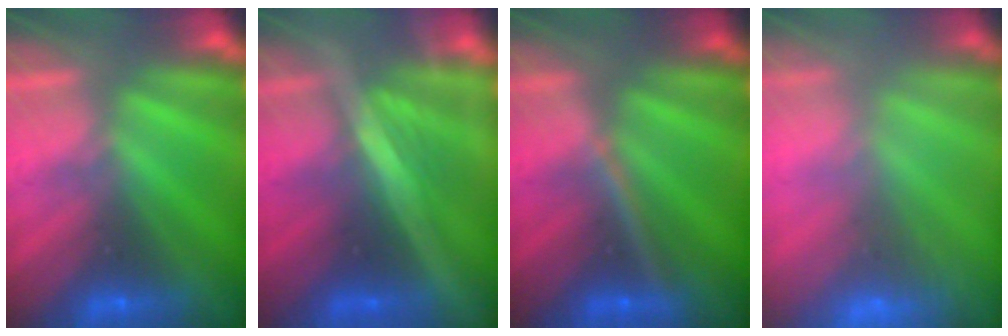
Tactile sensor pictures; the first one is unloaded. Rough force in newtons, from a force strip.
{"total": 1.2}
{"total": 3.3}
{"total": 5.8}